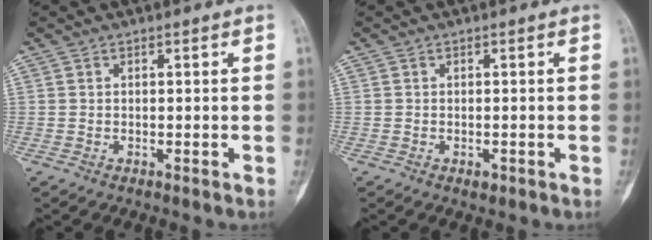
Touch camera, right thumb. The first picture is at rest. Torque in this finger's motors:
{"motor_torque": [0.45, -0.07, 0.04, -0.44, 0.19]}